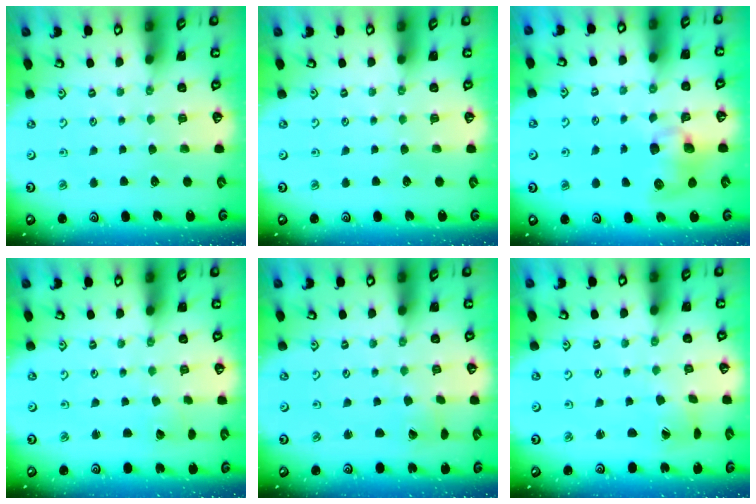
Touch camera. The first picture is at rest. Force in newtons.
{"total": 0.0}
{"total": 8.6, "press": 8.5, "slide": 1.3}
{"total": 2.4, "press": 2.4, "slide": 0.2}
{"total": 0.7, "press": 0.7, "slide": 0.0}
{"total": 2.2, "press": 2.2, "slide": 0.1}